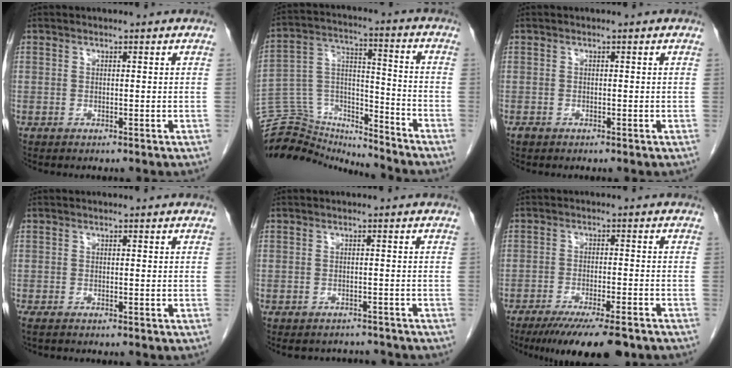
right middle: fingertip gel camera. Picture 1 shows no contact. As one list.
[{"total": 17.0, "force": [-16.5, 3.8, 1.9], "torque": [-0.043, 0.065, -0.270]}, {"total": 0.5, "force": [-0.4, 0.3, 0.2], "torque": [-0.004, 0.001, -0.007]}, {"total": 1.4, "force": [-1.2, 0.2, 0.7], "torque": [-0.016, -0.005, -0.017]}, {"total": 5.3, "force": [-5.0, 1.7, 0.5], "torque": [-0.003, 0.005, -0.061]}, {"total": 12.6, "force": [-9.7, 1.9, 7.7], "torque": [-0.107, -0.022, -0.149]}]